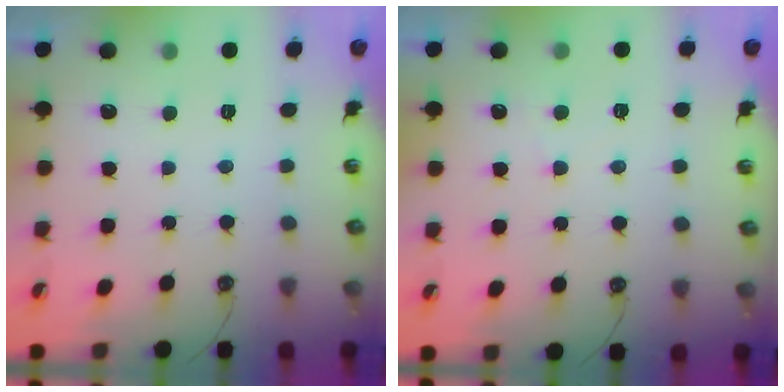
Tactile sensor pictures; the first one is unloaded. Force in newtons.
{"total": 4.5, "press": 4.4, "slide": 0.4}